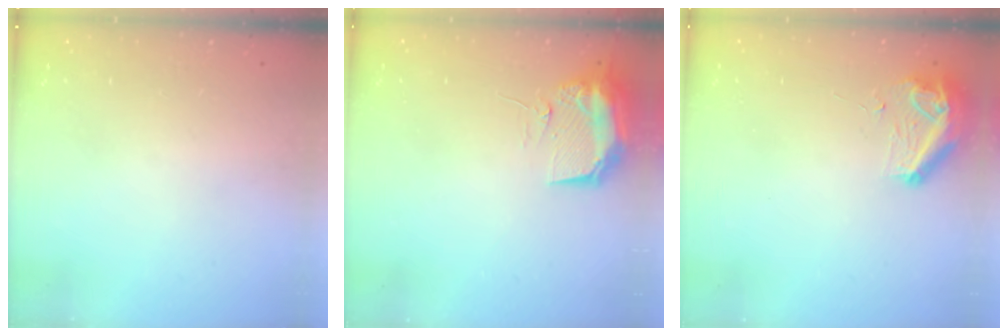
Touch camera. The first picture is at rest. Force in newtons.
{"total": 11.1, "press": 11.0, "slide": 1.2}
{"total": 9.6, "press": 9.3, "slide": 2.5}